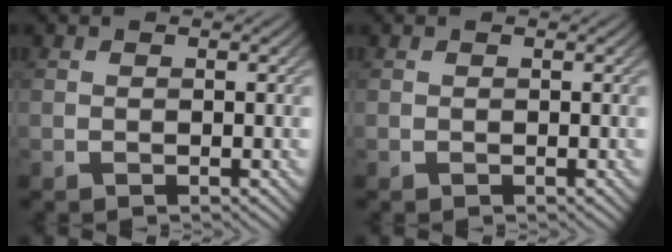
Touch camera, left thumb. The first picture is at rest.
{"total": 0.0}